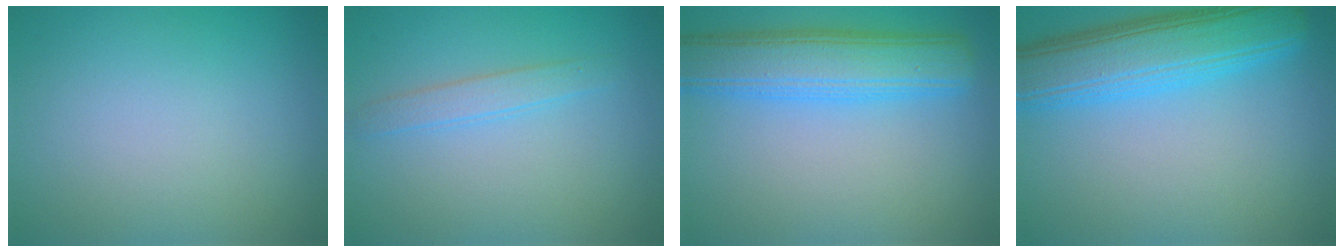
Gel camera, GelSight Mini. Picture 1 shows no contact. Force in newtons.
{"total": 1.7, "press": 1.7, "slide": 0.0}
{"total": 6.5, "press": 6.5, "slide": 0.2}
{"total": 7.6, "press": 7.6, "slide": 0.1}